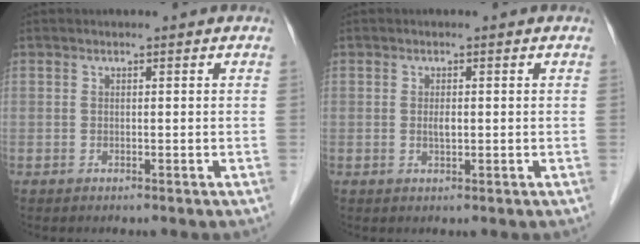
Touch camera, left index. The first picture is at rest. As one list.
[{"total": 1.4, "force": [0.0, 0.5, 1.3], "torque": [-0.024, 0.000, 0.001]}]